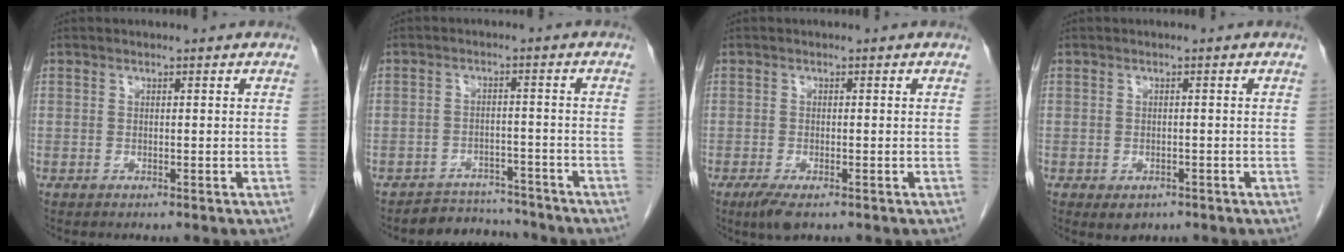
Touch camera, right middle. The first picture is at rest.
{"total": 5.5, "force": [-5.1, 1.7, -0.9], "torque": [0.019, 0.015, -0.078]}
{"total": 3.3, "force": [-2.0, 0.9, 2.5], "torque": [-0.049, -0.008, -0.034]}
{"total": 2.3, "force": [-1.3, 1.5, 1.2], "torque": [-0.012, 0.000, -0.008]}